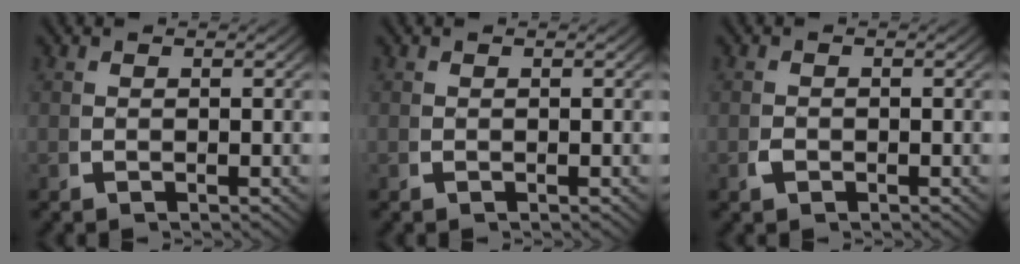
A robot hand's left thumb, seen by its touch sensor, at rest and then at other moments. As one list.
[{"total": 0.0}, {"total": 0.7, "force": [-0.4, 0.5, 0.4], "torque": [-0.014, -0.004, -0.006]}]